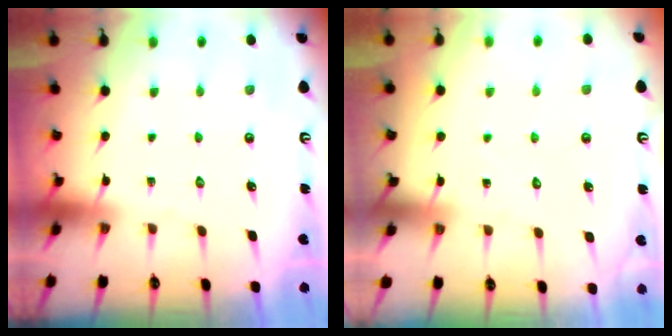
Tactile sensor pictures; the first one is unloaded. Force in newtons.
{"total": 5.6, "press": 5.6, "slide": 0.6}